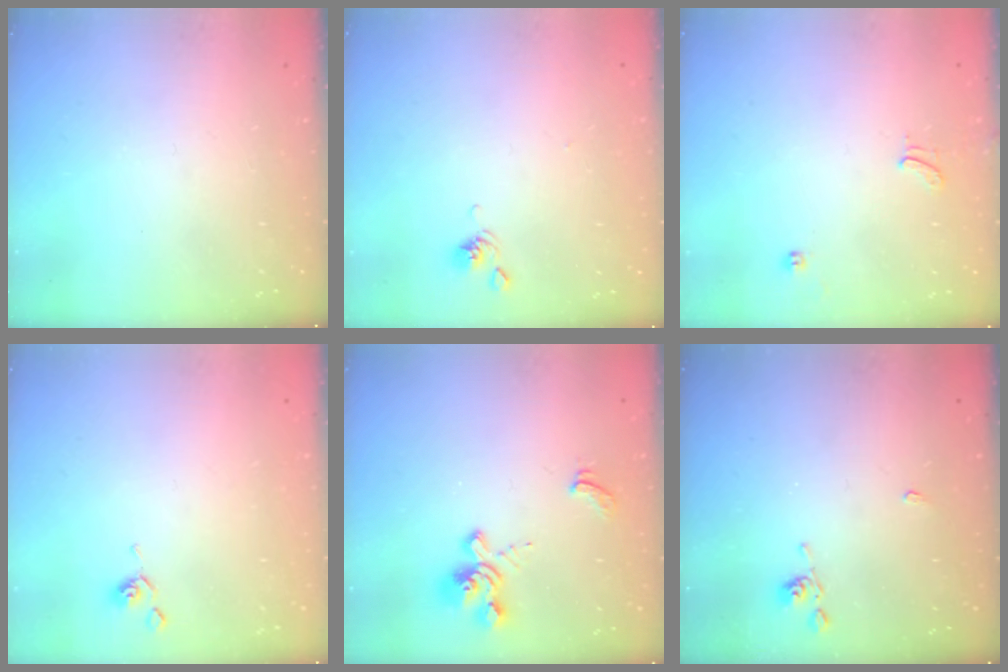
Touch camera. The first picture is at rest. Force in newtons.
{"total": 2.8, "press": 2.8, "slide": 0.1}
{"total": 1.5, "press": 1.2, "slide": 1.0}
{"total": 0.8, "press": 0.8, "slide": 0.2}
{"total": 1.9, "press": 1.1, "slide": 1.5}
{"total": 2.1, "press": 2.1, "slide": 0.5}